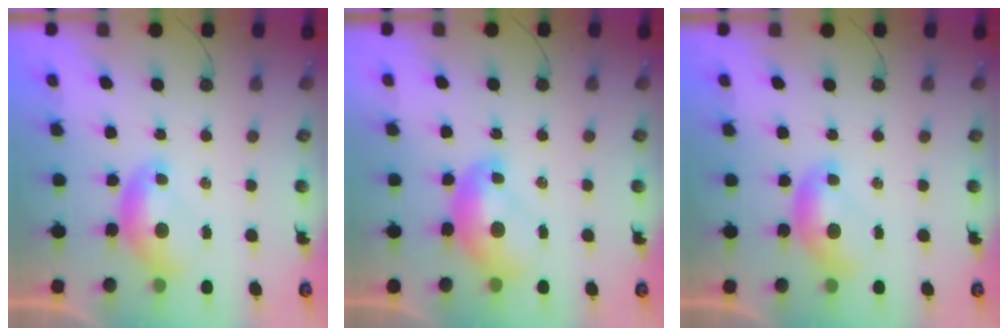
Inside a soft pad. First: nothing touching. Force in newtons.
{"total": 2.6, "press": 2.5, "slide": 0.7}
{"total": 0.0}